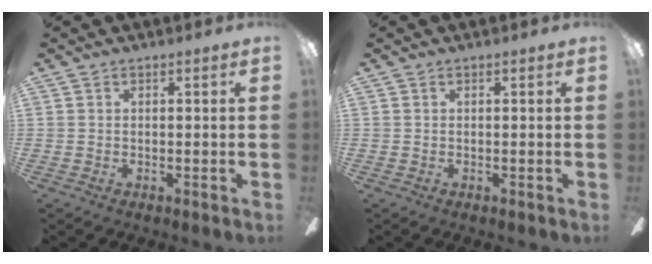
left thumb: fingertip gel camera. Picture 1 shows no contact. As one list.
[{"total": 0.0}]